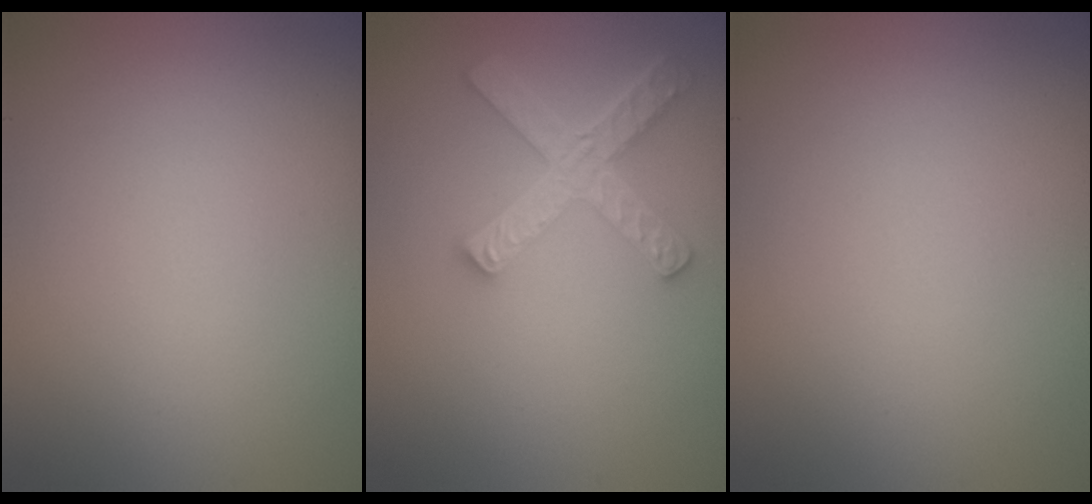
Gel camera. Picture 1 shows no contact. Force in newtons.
{"total": 5.2, "press": 3.9, "slide": 3.3}
{"total": 0.0}